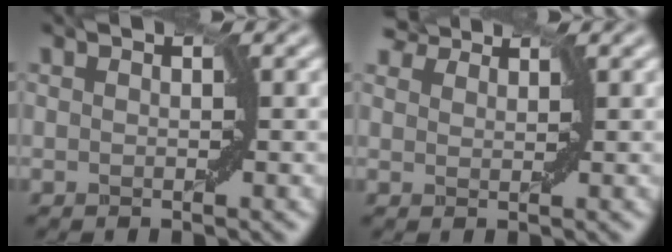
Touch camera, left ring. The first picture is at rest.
{"total": 4.1, "force": [3.5, 1.7, 1.4], "torque": [-0.036, 0.007, 0.054]}